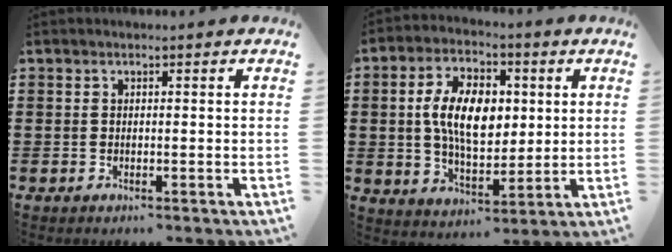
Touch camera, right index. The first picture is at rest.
{"total": 10.4, "force": [1.4, 6.1, 8.3], "torque": [-0.172, 0.014, 0.022]}